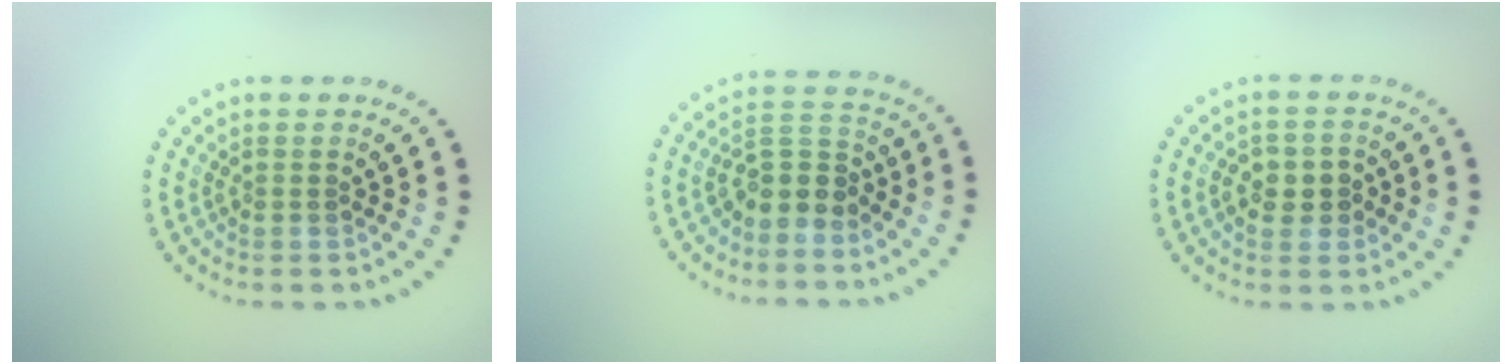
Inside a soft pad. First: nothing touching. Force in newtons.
{"total": 3.4, "press": 3.0, "slide": 1.5}
{"total": 2.7, "press": 2.6, "slide": 0.6}